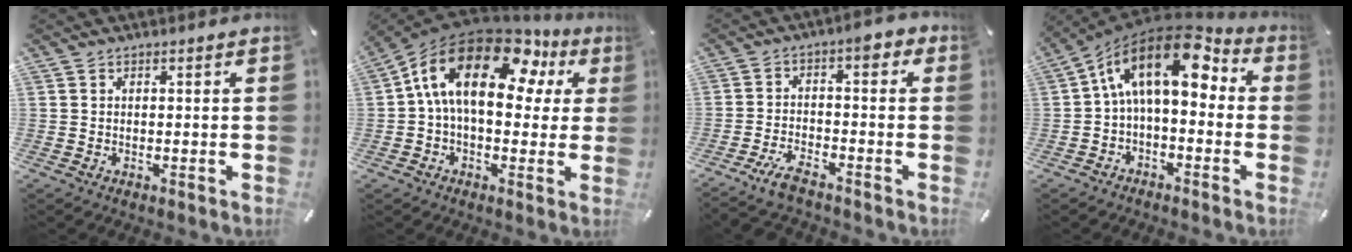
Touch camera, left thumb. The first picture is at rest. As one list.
[{"total": 20.2, "force": [6.9, 11.0, 15.5], "torque": [-0.282, -0.024, 0.114]}, {"total": 8.0, "force": [-4.1, 3.5, 5.8], "torque": [-0.112, 0.022, -0.080]}, {"total": 15.9, "force": [4.1, 8.6, 12.8], "torque": [-0.232, -0.016, 0.063]}]